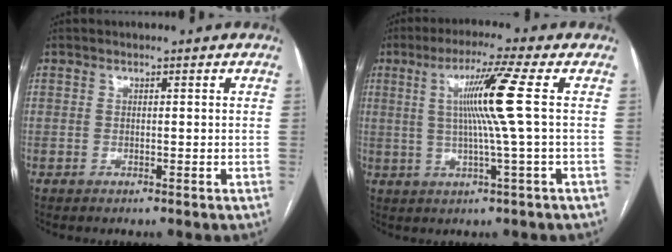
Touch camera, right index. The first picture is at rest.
{"total": 8.9, "force": [1.5, -2.1, 8.6], "torque": [-0.153, 0.004, 0.034]}